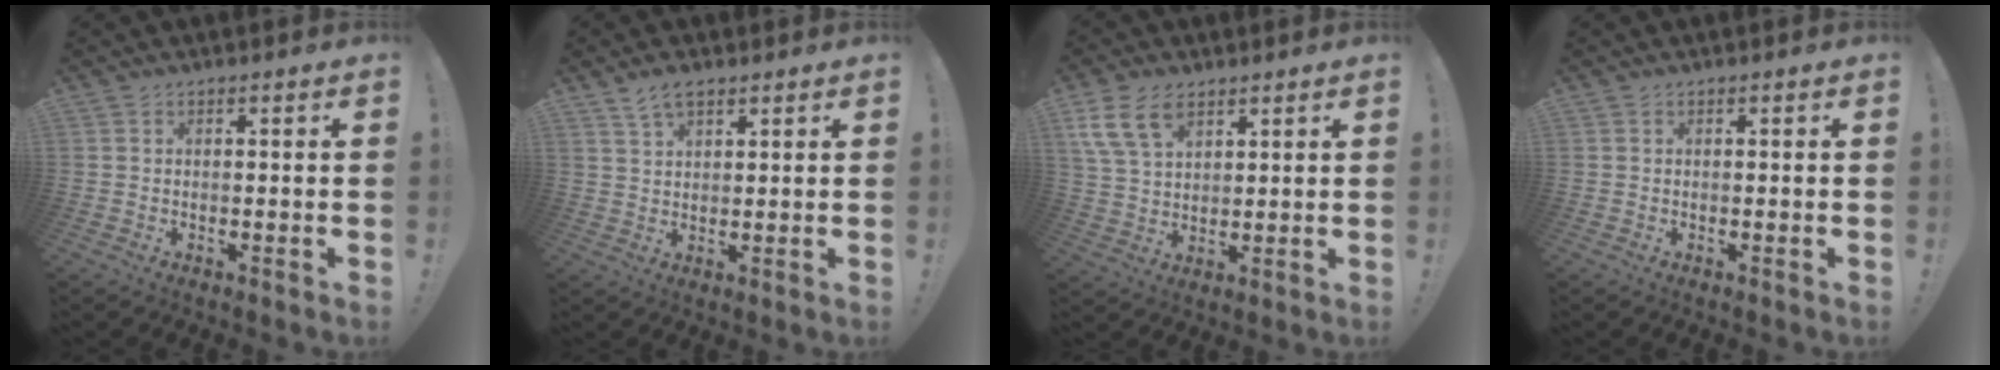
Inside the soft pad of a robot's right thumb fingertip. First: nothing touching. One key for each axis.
{"total": 4.7, "fx": 3.3, "fy": 2.3, "fz": 2.6, "tx": -0.043, "ty": -0.015, "tz": 0.061}
{"total": 10.7, "fx": 6.4, "fy": 6.3, "fz": 5.9, "tx": -0.114, "ty": -0.019, "tz": 0.124}
{"total": 0.0}